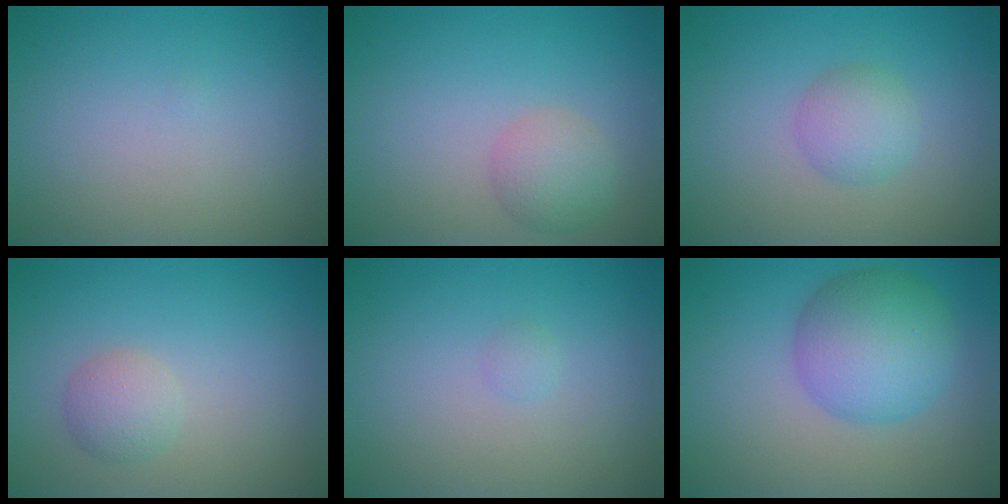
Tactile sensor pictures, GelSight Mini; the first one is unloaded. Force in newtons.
{"total": 2.6, "press": 2.6, "slide": 0.0}
{"total": 2.4, "press": 2.4, "slide": 0.0}
{"total": 2.0, "press": 2.0, "slide": 0.0}
{"total": 0.5, "press": 0.5, "slide": 0.0}
{"total": 6.5, "press": 6.5, "slide": 0.2}